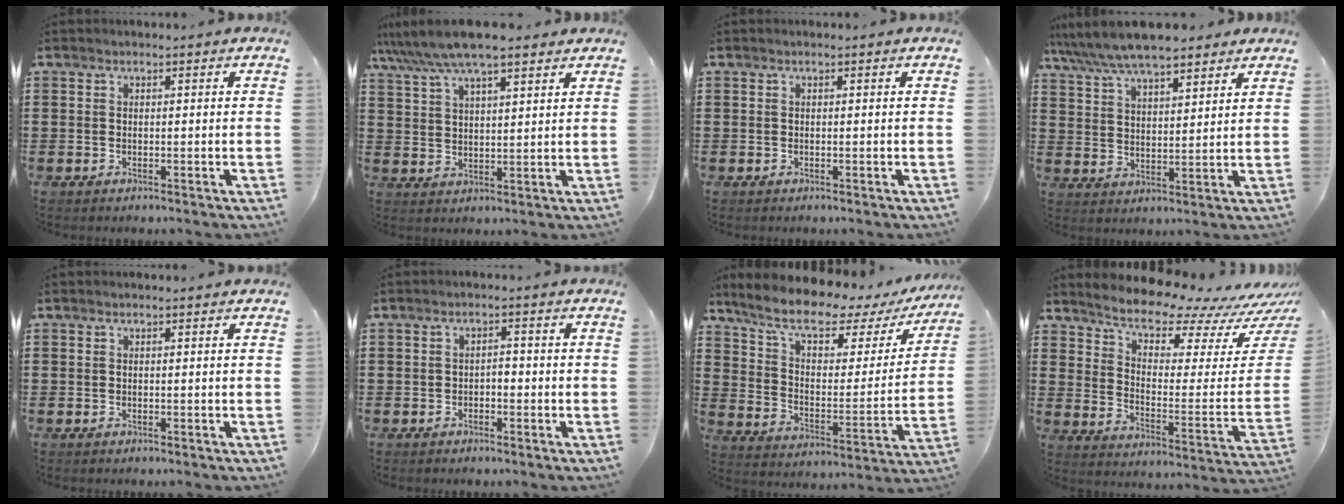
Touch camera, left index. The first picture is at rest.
{"total": 8.3, "force": [6.7, 1.4, 4.6], "torque": [-0.107, -0.014, 0.121]}
{"total": 0.0}
{"total": 8.0, "force": [7.2, 1.6, 3.1], "torque": [-0.085, -0.018, 0.132]}
{"total": 0.0}
{"total": 1.4, "force": [-0.9, 0.6, 0.8], "torque": [-0.020, 0.002, -0.021]}
{"total": 9.4, "force": [7.1, 2.5, 5.6], "torque": [-0.128, -0.041, 0.119]}
{"total": 8.9, "force": [8.1, 1.5, 3.2], "torque": [-0.079, -0.074, 0.137]}